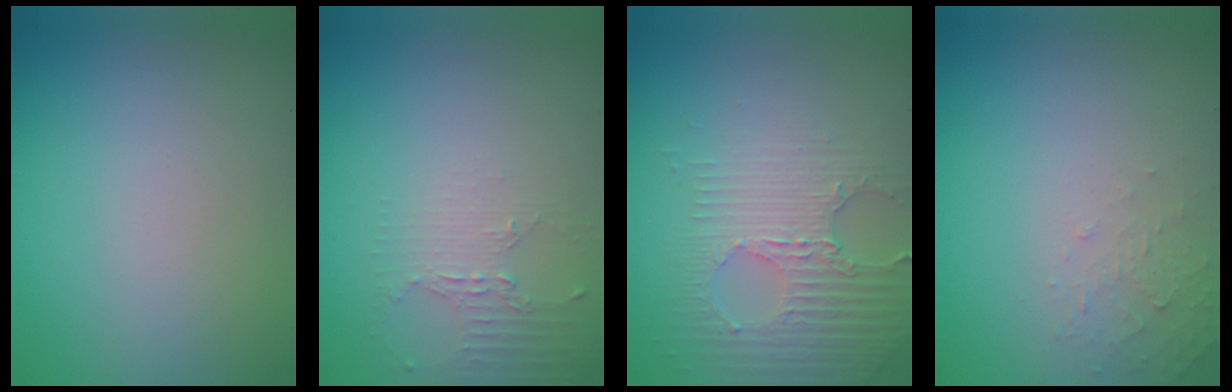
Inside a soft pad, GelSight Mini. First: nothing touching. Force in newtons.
{"total": 2.0, "press": 1.5, "slide": 1.4}
{"total": 3.5, "press": 3.4, "slide": 0.8}
{"total": 1.4, "press": 1.4, "slide": 0.2}